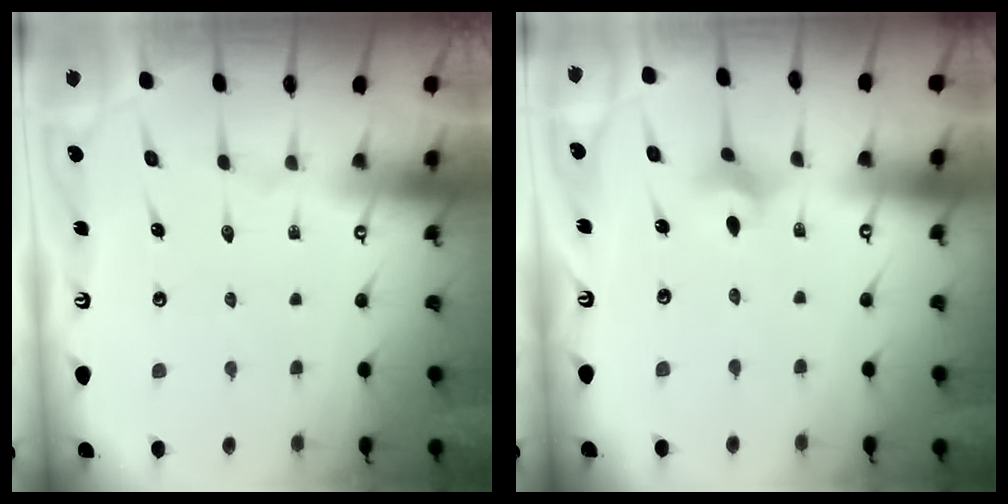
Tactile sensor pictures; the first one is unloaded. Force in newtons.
{"total": 3.1, "press": 3.1, "slide": 0.6}